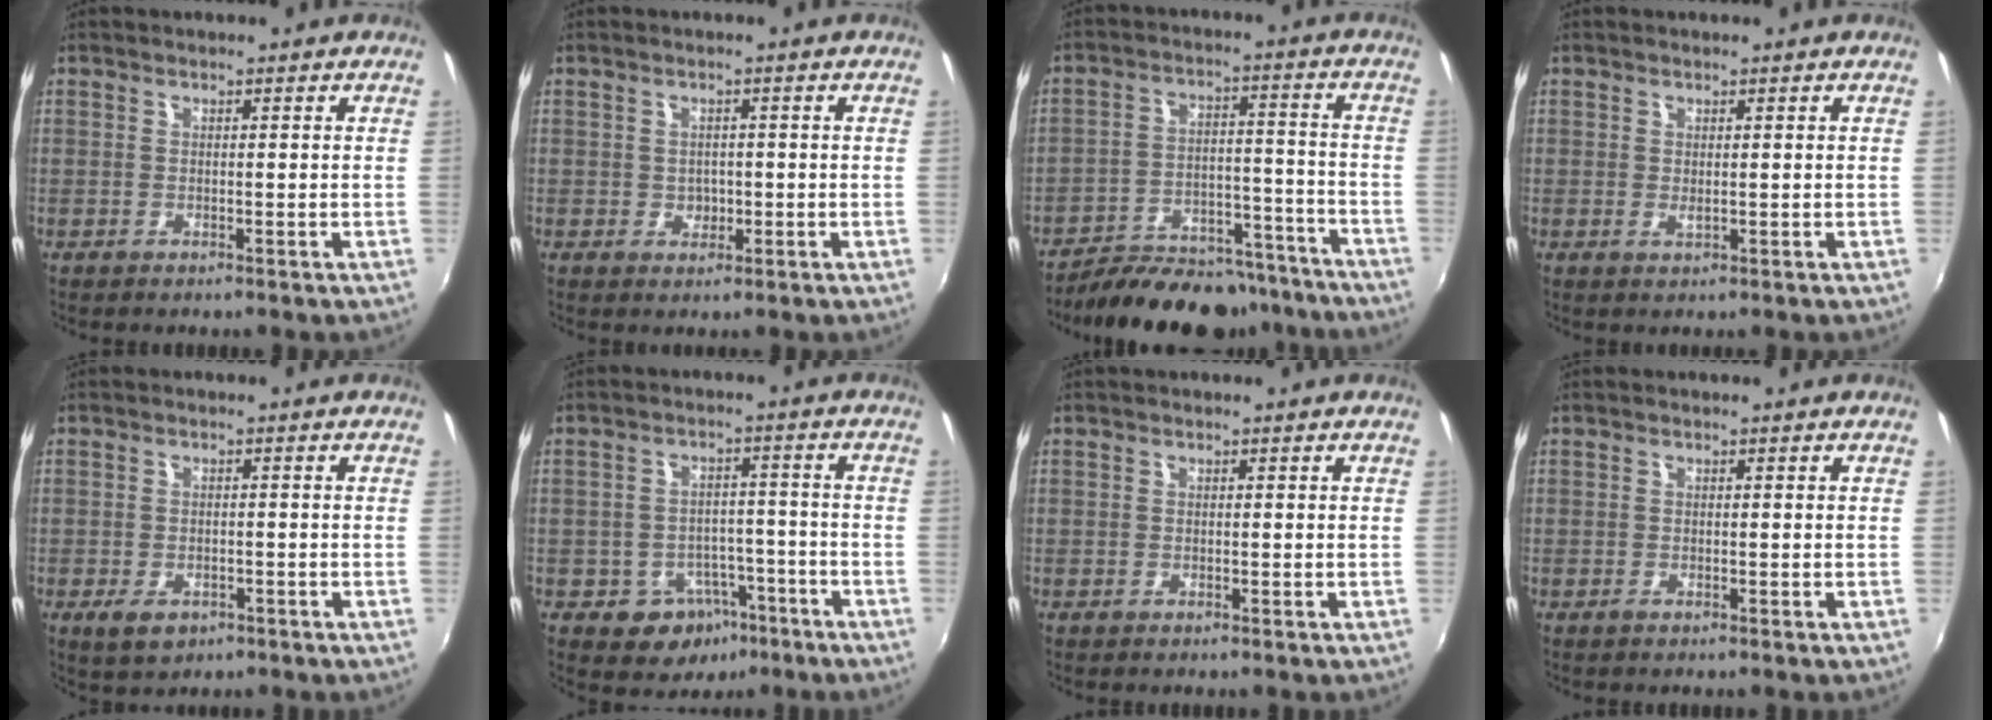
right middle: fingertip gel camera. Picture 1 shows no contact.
{"total": 2.2, "force": [-0.3, 2.0, 0.7], "torque": [-0.008, 0.000, -0.003]}
{"total": 20.8, "force": [-18.2, 7.2, 7.2], "torque": [-0.141, 0.015, -0.242]}
{"total": 0.7, "force": [0.2, 0.4, 0.6], "torque": [-0.009, -0.002, 0.004]}
{"total": 4.4, "force": [-2.3, 2.7, 2.7], "torque": [-0.059, -0.013, -0.035]}
{"total": 8.5, "force": [-4.7, 6.5, 2.7], "torque": [-0.052, 0.021, -0.045]}
{"total": 0.0}
{"total": 0.0}